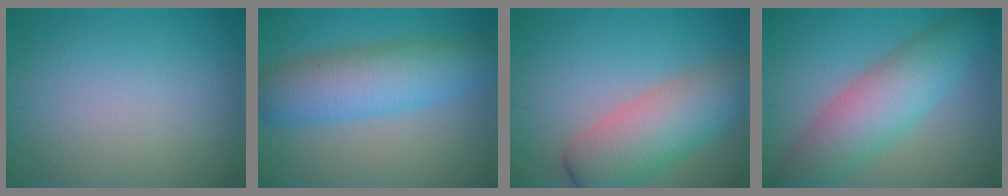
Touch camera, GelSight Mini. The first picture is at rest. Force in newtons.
{"total": 7.2, "press": 7.2, "slide": 0.1}
{"total": 6.9, "press": 6.9, "slide": 0.3}
{"total": 7.1, "press": 7.0, "slide": 0.3}